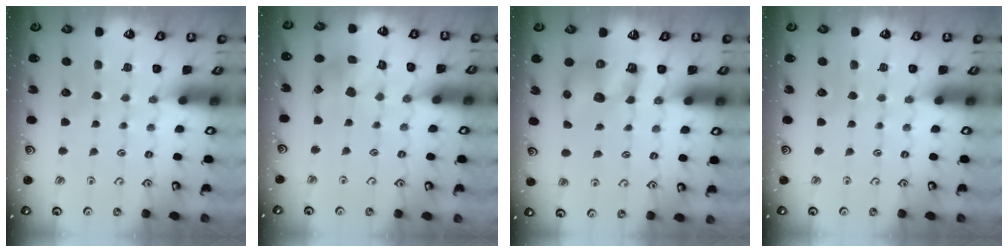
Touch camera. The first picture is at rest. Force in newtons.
{"total": 7.4, "press": 7.3, "slide": 0.8}
{"total": 7.8, "press": 7.7, "slide": 1.0}
{"total": 0.0}